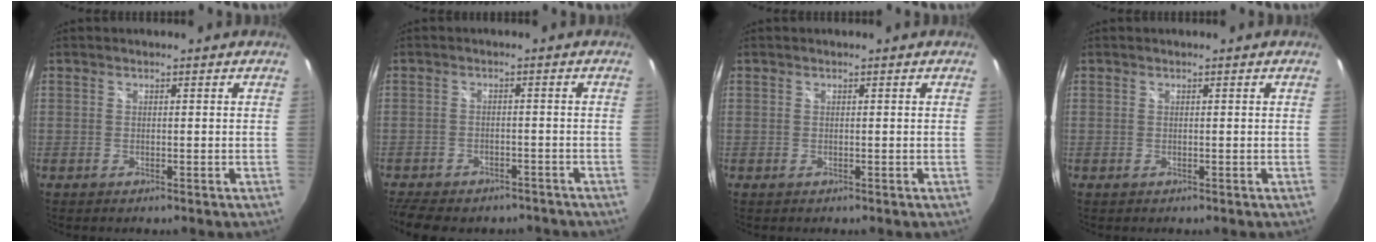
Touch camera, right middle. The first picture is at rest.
{"total": 12.8, "force": [-10.3, 5.2, 5.4], "torque": [-0.126, -0.021, -0.148]}
{"total": 0.0}
{"total": 0.0}